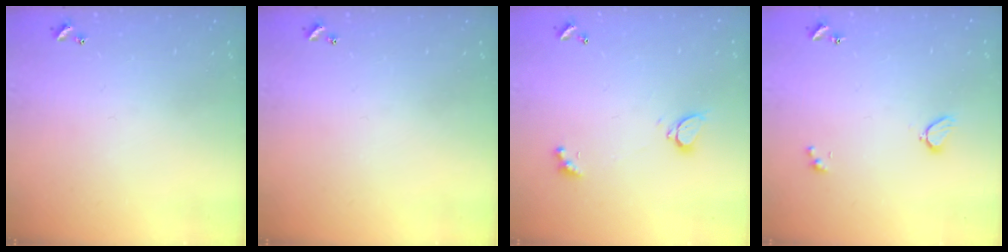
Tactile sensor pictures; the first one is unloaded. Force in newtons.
{"total": 0.0}
{"total": 2.3, "press": 2.2, "slide": 0.7}
{"total": 1.9, "press": 1.9, "slide": 0.6}